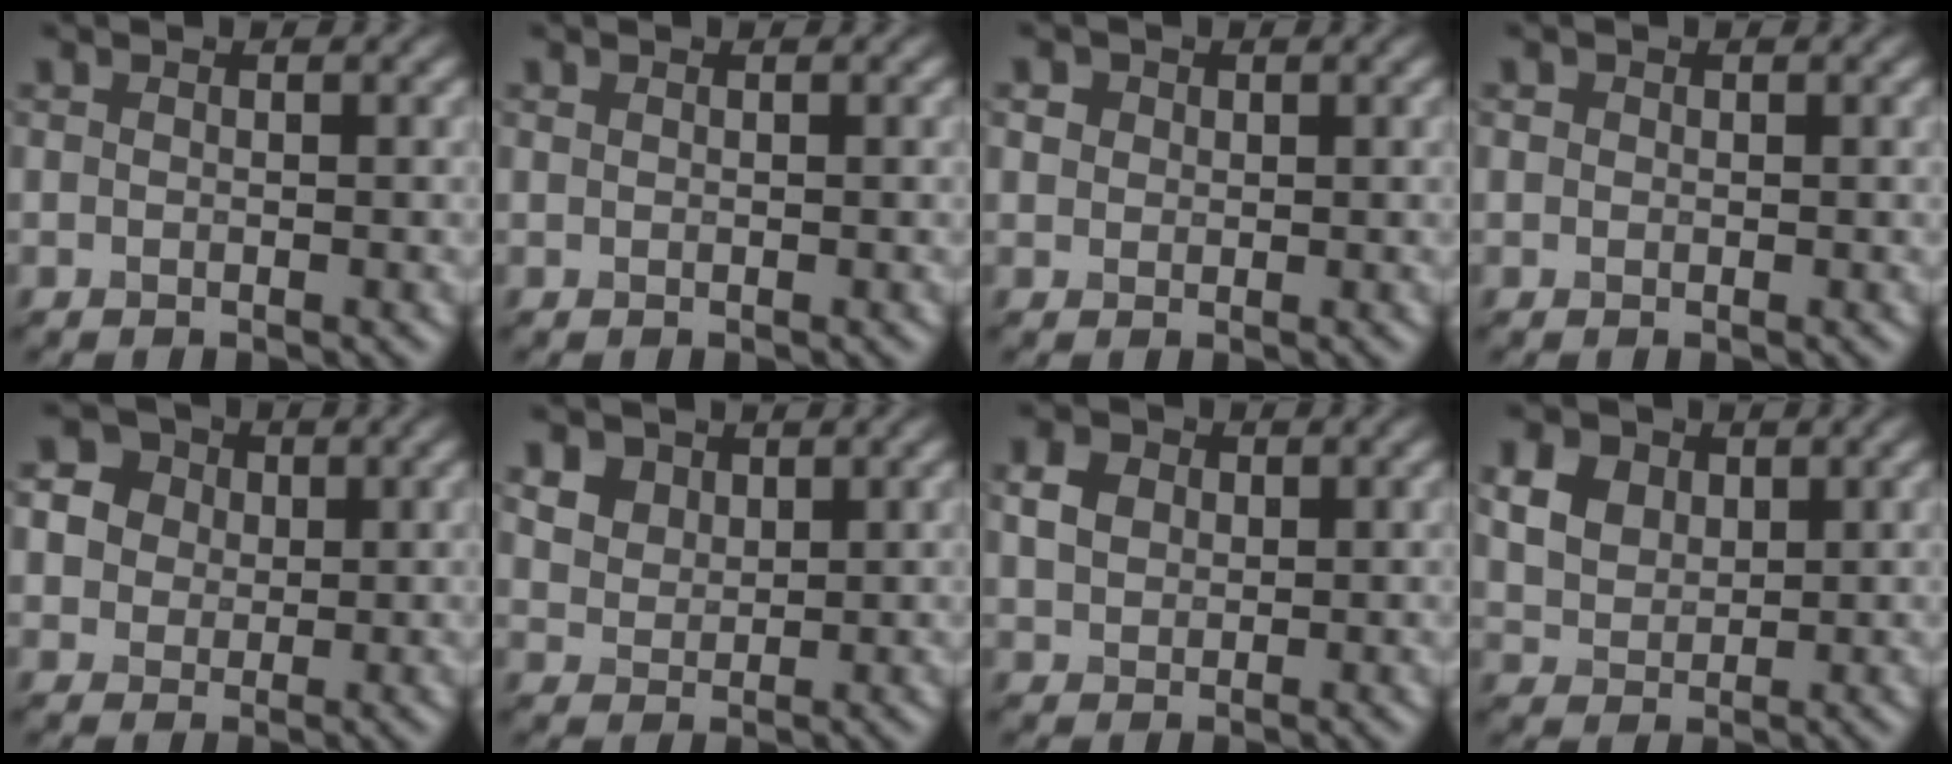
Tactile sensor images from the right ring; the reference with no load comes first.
{"total": 0.8, "force": [-0.1, -0.6, -0.5], "torque": [-0.003, -0.004, 0.011]}
{"total": 0.8, "force": [0.4, 0.3, -0.6], "torque": [-0.007, 0.005, 0.017]}
{"total": 0.8, "force": [-0.2, -0.4, -0.7], "torque": [-0.005, -0.003, 0.013]}
{"total": 3.7, "force": [1.6, 3.2, 0.8], "torque": [-0.041, 0.017, 0.044]}
{"total": 3.0, "force": [2.4, 1.8, 0.5], "torque": [-0.062, 0.003, 0.076]}
{"total": 1.1, "force": [0.4, 1.0, 0.1], "torque": [-0.029, 0.006, 0.035]}
{"total": 5.9, "force": [3.5, 4.1, 2.5], "torque": [-0.106, 0.022, 0.088]}